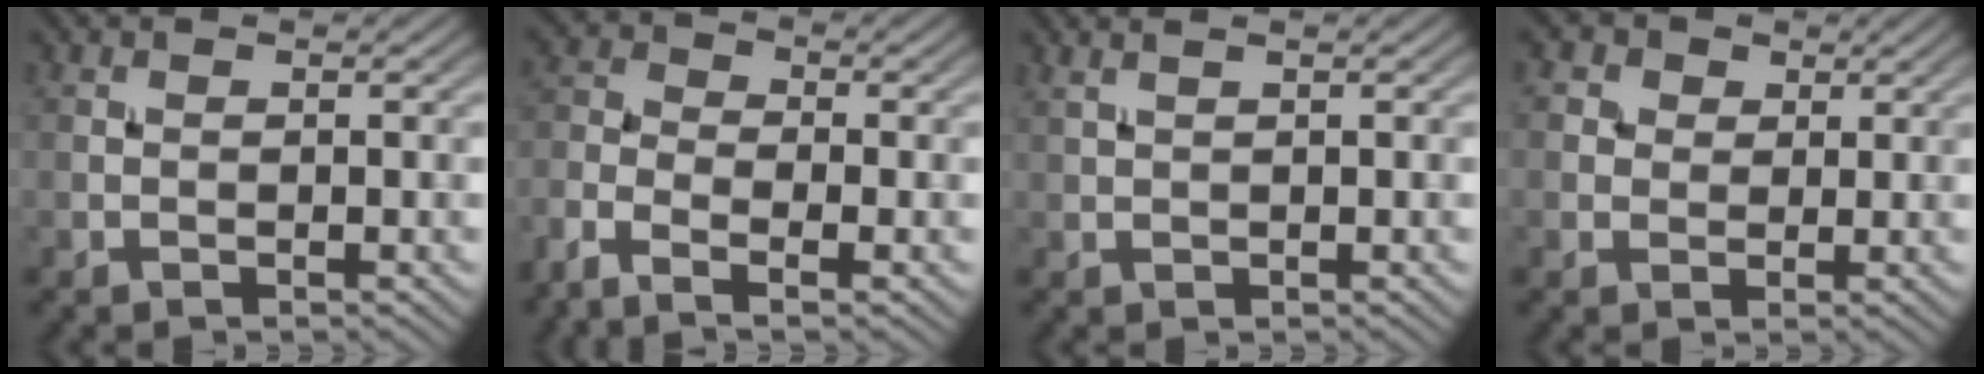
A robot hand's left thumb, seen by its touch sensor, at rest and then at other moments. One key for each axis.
{"total": 5.2, "fx": -3.4, "fy": 2.0, "fz": 3.4, "tx": -0.083, "ty": -0.011, "tz": -0.082}
{"total": 1.5, "fx": 1.1, "fy": 0.3, "fz": 1.0, "tx": -0.023, "ty": 0.006, "tz": 0.021}
{"total": 4.1, "fx": 1.9, "fy": 3.3, "fz": 1.5, "tx": -0.054, "ty": -0.005, "tz": 0.024}